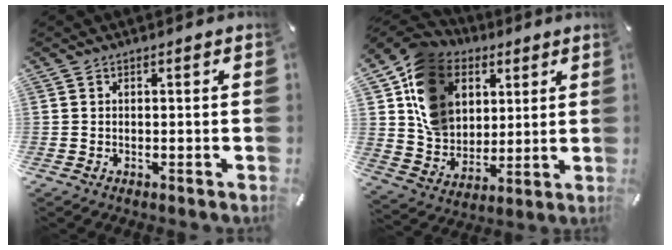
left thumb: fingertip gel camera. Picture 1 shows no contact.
{"total": 15.5, "force": [5.3, 12.9, 6.9], "torque": [-0.146, -0.013, 0.104]}